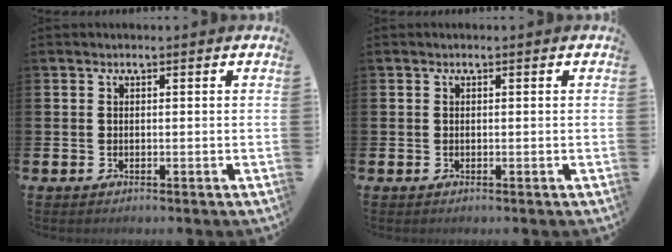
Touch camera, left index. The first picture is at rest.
{"total": 0.0}